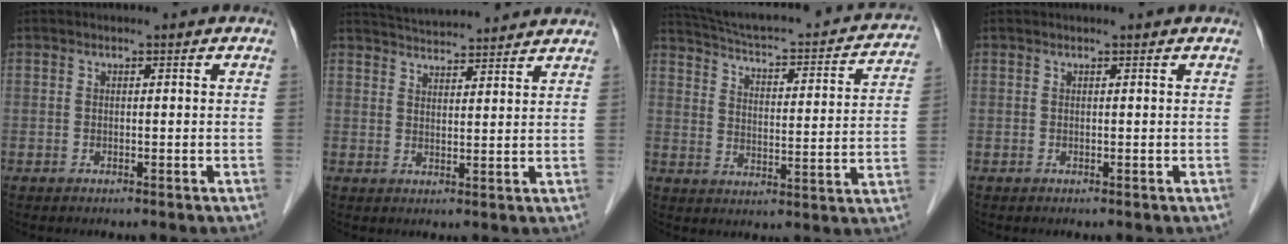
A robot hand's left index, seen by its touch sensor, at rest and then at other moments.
{"total": 10.8, "force": [10.3, 0.7, 3.0], "torque": [-0.055, 0.026, 0.147]}
{"total": 24.4, "force": [21.7, 4.7, 10.0], "torque": [-0.159, -0.011, 0.275]}
{"total": 1.4, "force": [1.4, 0.1, 0.4], "torque": [-0.010, 0.015, 0.016]}